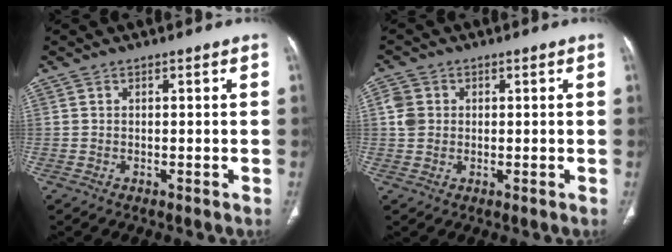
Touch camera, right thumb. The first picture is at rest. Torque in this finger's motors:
{"motor_torque": [0.33, 1.27, 0.56, 0.28, 0.02]}